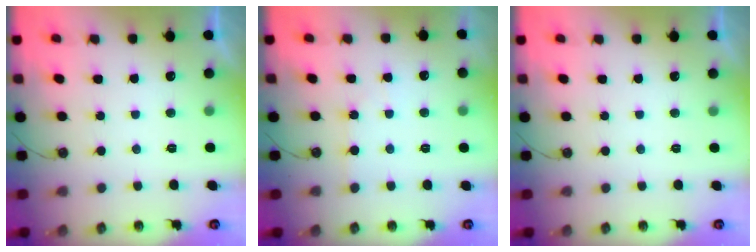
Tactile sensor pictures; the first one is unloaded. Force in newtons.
{"total": 3.0, "press": 3.0, "slide": 0.4}
{"total": 0.0}